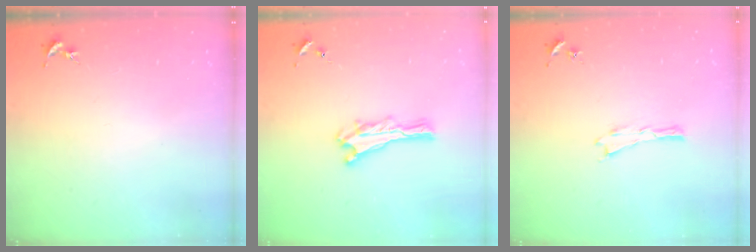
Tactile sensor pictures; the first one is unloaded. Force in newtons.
{"total": 0.0}
{"total": 0.0}